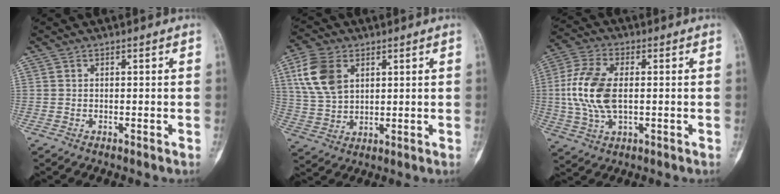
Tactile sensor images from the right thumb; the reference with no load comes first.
{"total": 10.6, "force": [4.1, 6.9, 6.9], "torque": [-0.130, -0.005, 0.085]}
{"total": 12.3, "force": [0.4, 6.8, 10.3], "torque": [-0.224, 0.007, 0.006]}